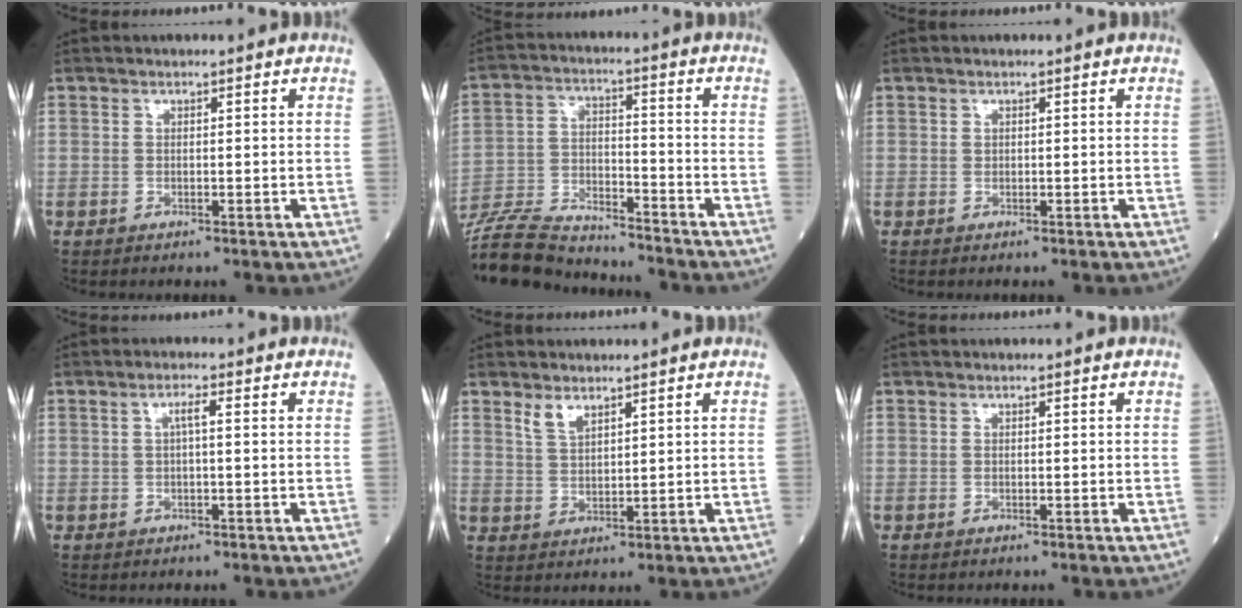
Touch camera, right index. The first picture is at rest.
{"total": 16.1, "force": [-15.4, 1.9, 4.4], "torque": [-0.090, 0.007, -0.263]}
{"total": 0.0}
{"total": 1.8, "force": [0.2, 0.1, 1.7], "torque": [-0.029, 0.005, 0.004]}
{"total": 2.8, "force": [2.1, 1.1, 1.5], "torque": [-0.035, -0.001, 0.047]}
{"total": 0.0}